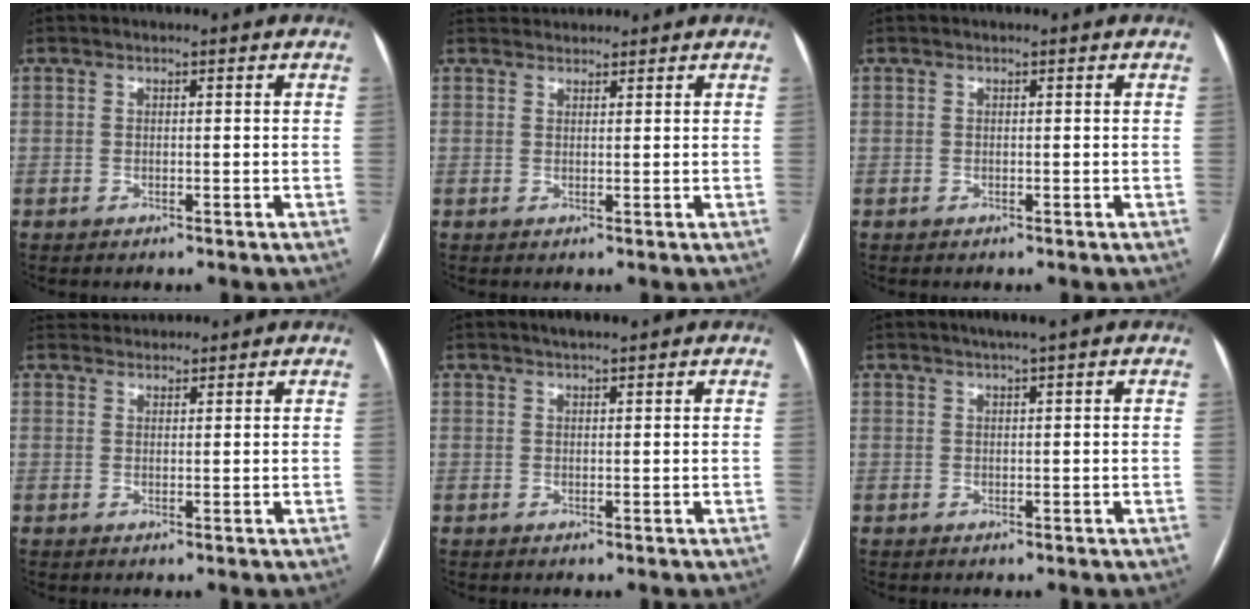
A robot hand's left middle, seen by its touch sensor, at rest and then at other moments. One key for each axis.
{"total": 2.6, "fx": 2.5, "fy": 0.7, "fz": -0.1, "tx": -0.001, "ty": 0.026, "tz": 0.044}
{"total": 0.0}
{"total": 2.5, "fx": 2.4, "fy": 0.5, "fz": -0.3, "tx": 0.000, "ty": 0.022, "tz": 0.044}
{"total": 1.8, "fx": 1.5, "fy": 0.1, "fz": 0.9, "tx": -0.018, "ty": 0.009, "tz": 0.026}
{"total": 1.6, "fx": 1.1, "fy": -0.4, "fz": 1.1, "tx": -0.020, "ty": 0.003, "tz": 0.023}